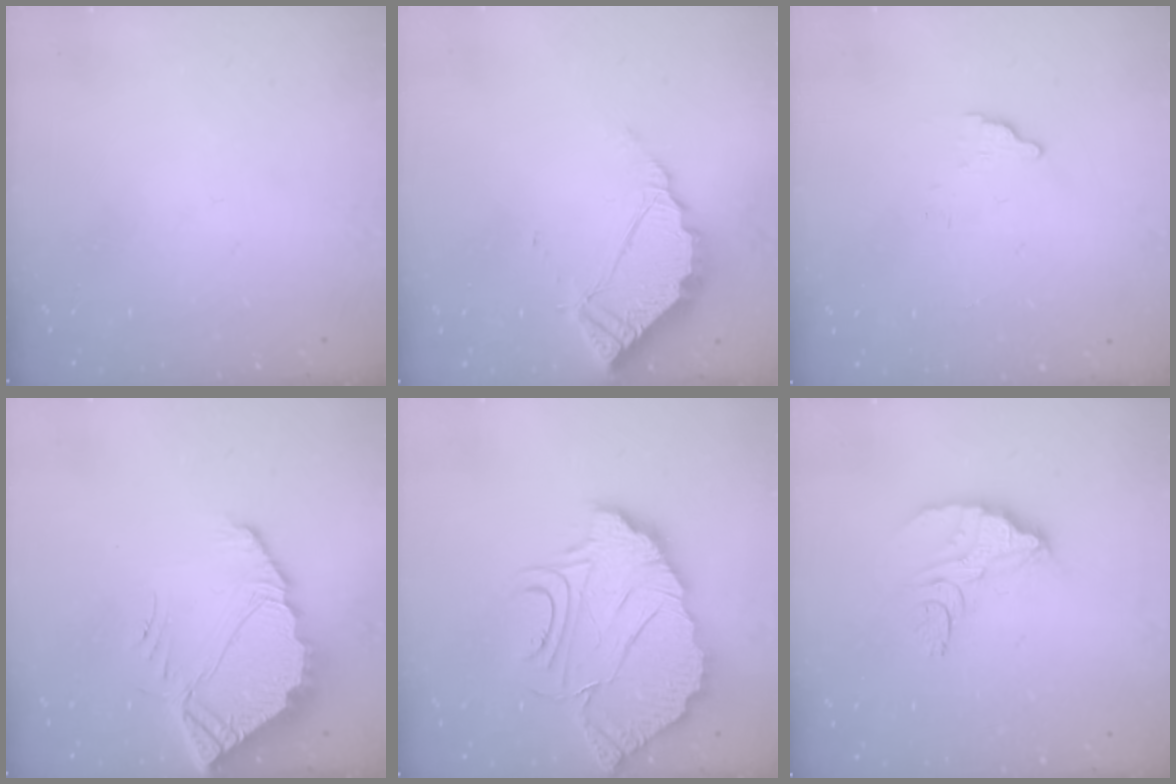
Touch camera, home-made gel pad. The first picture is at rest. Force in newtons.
{"total": 5.8, "press": 5.8, "slide": 0.5}
{"total": 3.6, "press": 3.6, "slide": 0.2}
{"total": 7.6, "press": 7.5, "slide": 0.6}
{"total": 14.0, "press": 14.0, "slide": 1.3}
{"total": 10.1, "press": 10.1, "slide": 0.7}